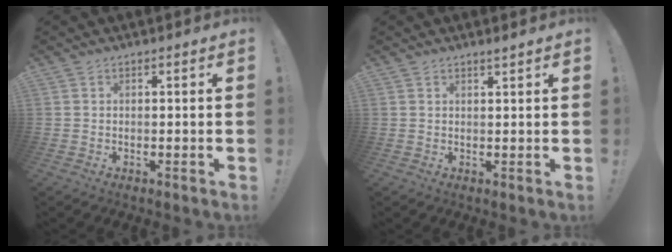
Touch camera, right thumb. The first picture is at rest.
{"total": 1.1, "force": [1.0, -0.2, 0.6], "torque": [-0.011, 0.000, 0.017]}